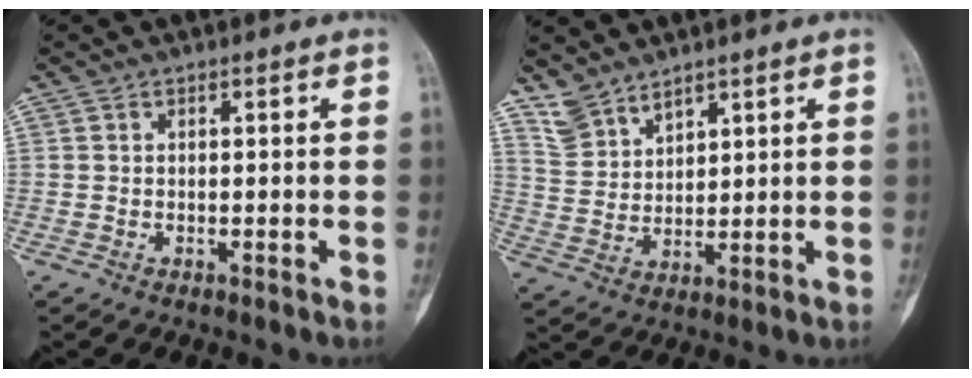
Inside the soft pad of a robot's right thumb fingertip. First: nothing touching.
{"total": 5.7, "force": [5.0, 2.3, 1.4], "torque": [-0.021, -0.025, 0.116]}